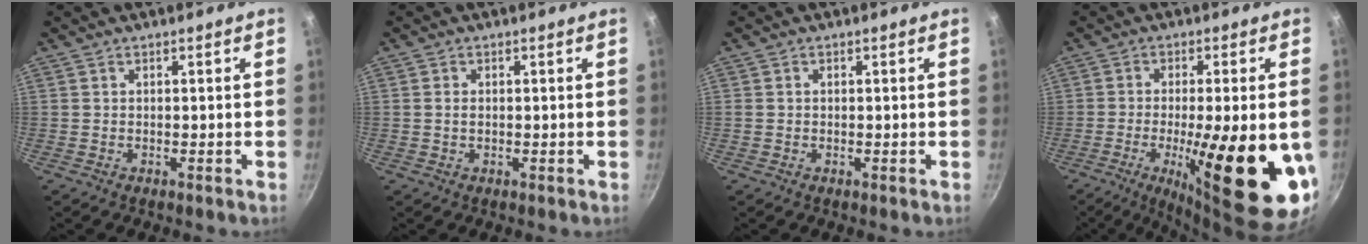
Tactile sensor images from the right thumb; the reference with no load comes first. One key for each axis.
{"total": 1.2, "fx": 0.1, "fy": 0.9, "fz": 0.9, "tx": -0.016, "ty": 0.002, "tz": 0.001}
{"total": 0.6, "fx": 0.1, "fy": 0.6, "fz": 0.3, "tx": -0.005, "ty": 0.003, "tz": 0.000}
{"total": 23.5, "fx": -5.3, "fy": 6.4, "fz": 22.0, "tx": -0.302, "ty": -0.013, "tz": -0.067}